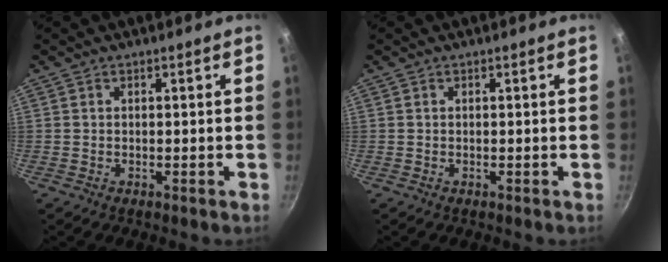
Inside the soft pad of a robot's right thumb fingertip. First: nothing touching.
{"total": 0.0}